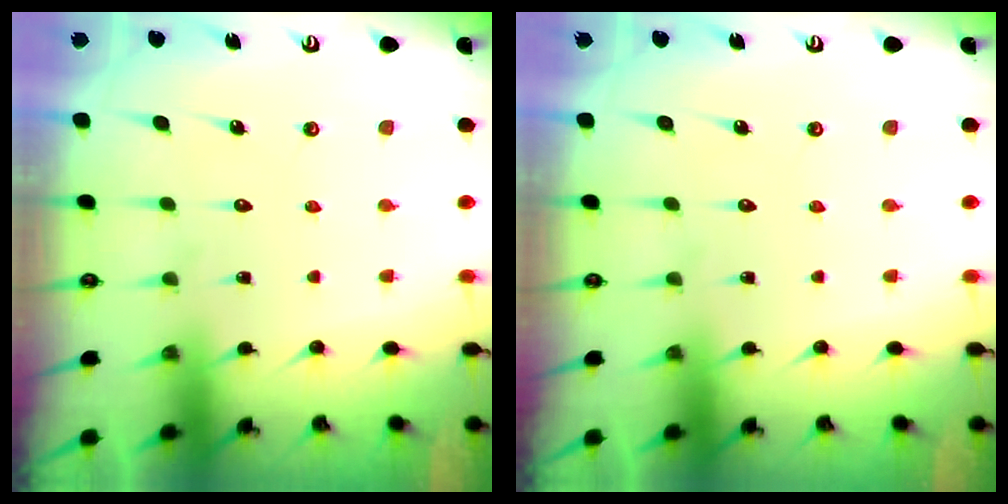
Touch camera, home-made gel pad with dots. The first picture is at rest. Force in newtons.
{"total": 0.0}